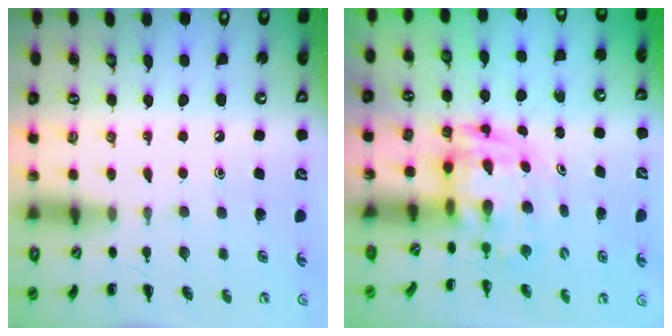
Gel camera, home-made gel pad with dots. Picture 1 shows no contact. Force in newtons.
{"total": 3.7, "press": 3.6, "slide": 0.8}